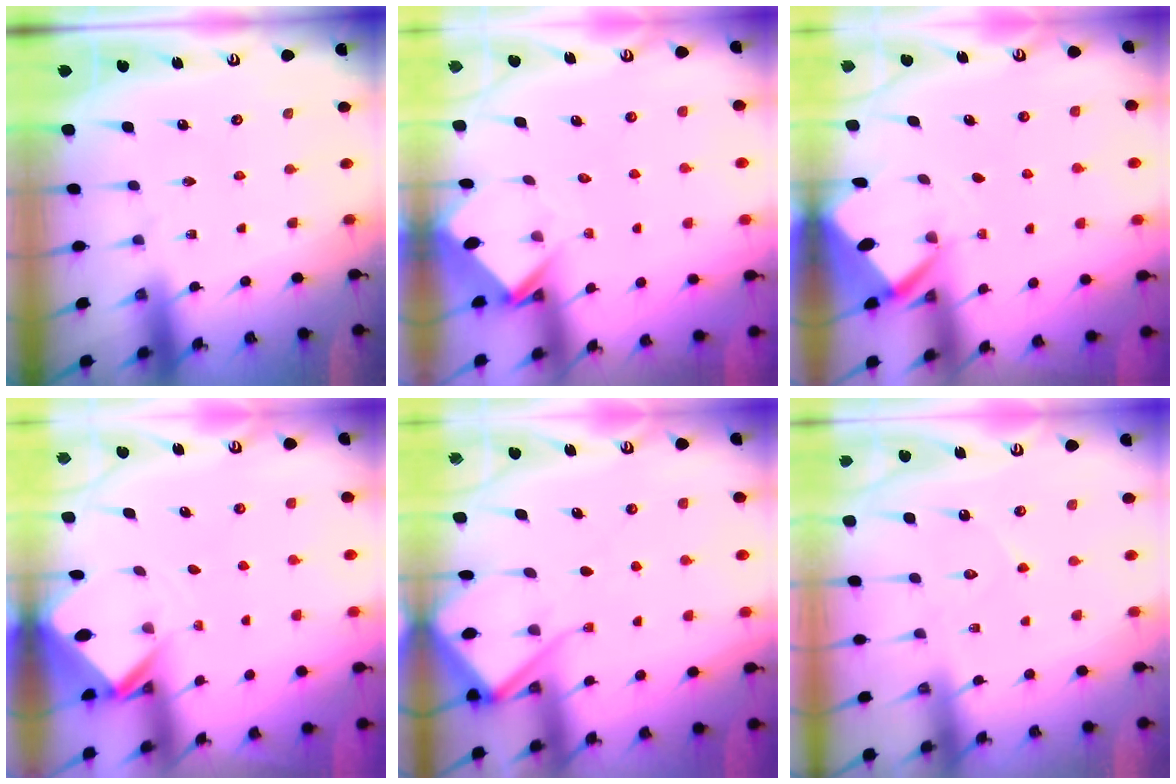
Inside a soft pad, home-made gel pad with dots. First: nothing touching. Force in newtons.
{"total": 3.8, "press": 3.8, "slide": 0.2}
{"total": 2.7, "press": 2.7, "slide": 0.2}
{"total": 2.8, "press": 2.8, "slide": 0.2}
{"total": 6.4, "press": 6.3, "slide": 0.8}
{"total": 6.7, "press": 6.7, "slide": 0.8}